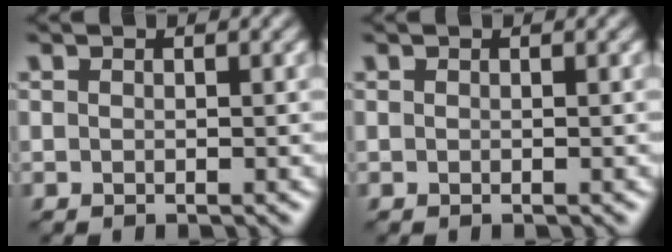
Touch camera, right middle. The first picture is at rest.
{"total": 0.0}